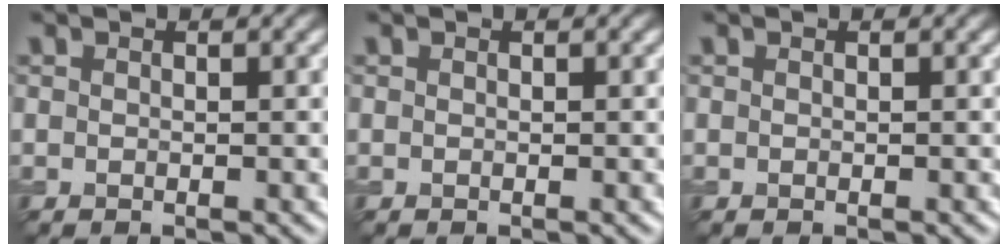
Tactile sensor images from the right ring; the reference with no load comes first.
{"total": 0.0}
{"total": 0.0}